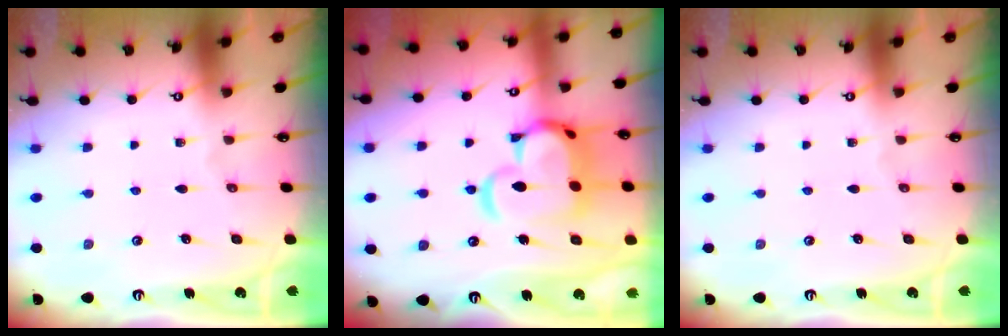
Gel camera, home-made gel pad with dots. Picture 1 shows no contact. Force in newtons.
{"total": 12.0, "press": 11.9, "slide": 1.7}
{"total": 0.0}